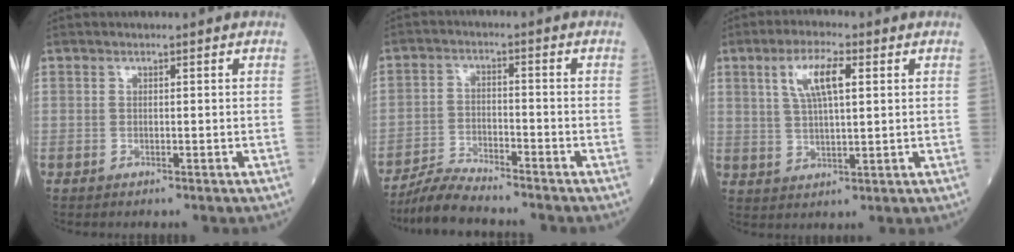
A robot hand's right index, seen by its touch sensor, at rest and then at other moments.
{"total": 6.7, "force": [-6.3, 0.4, 2.2], "torque": [-0.044, -0.015, -0.118]}
{"total": 7.3, "force": [2.7, 1.8, 6.5], "torque": [-0.128, 0.010, 0.053]}